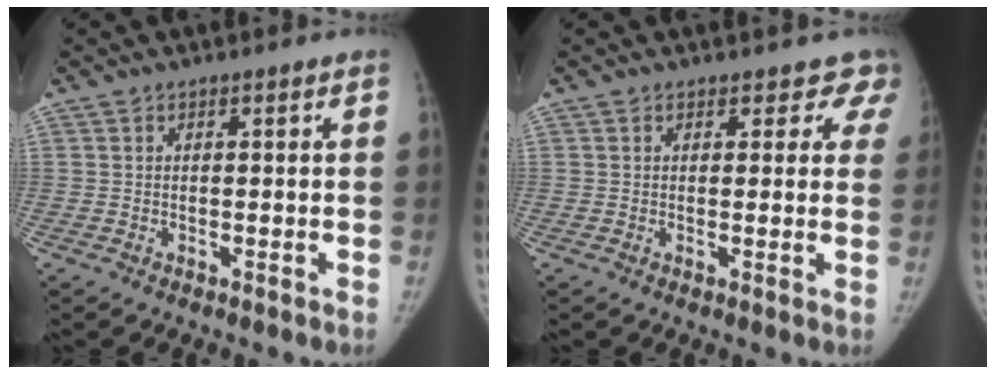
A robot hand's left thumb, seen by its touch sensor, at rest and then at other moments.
{"total": 4.7, "force": [4.0, 2.4, 0.0], "torque": [0.049, -0.015, 0.018]}